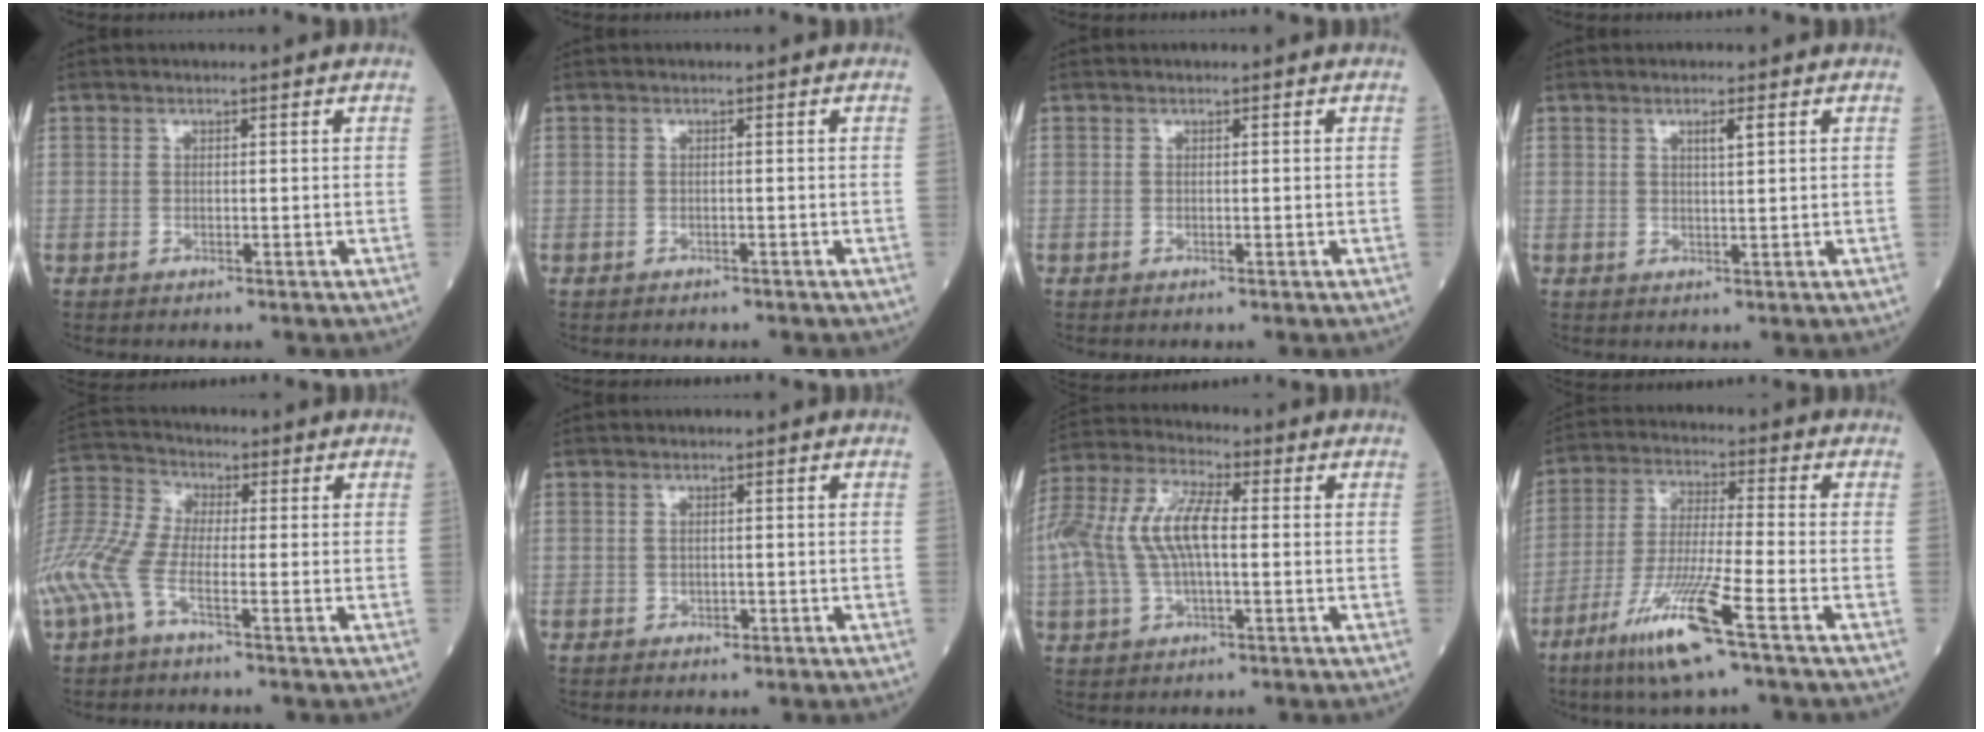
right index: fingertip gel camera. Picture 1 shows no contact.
{"total": 2.2, "force": [-1.8, 0.9, 0.8], "torque": [-0.017, -0.001, -0.018]}
{"total": 0.0}
{"total": 1.9, "force": [0.9, 0.1, 1.7], "torque": [-0.030, 0.000, 0.015]}
{"total": 11.8, "force": [-4.7, 3.8, 10.1], "torque": [-0.257, 0.010, -0.099]}
{"total": 0.8, "force": [-0.3, 0.5, 0.6], "torque": [-0.011, -0.001, -0.003]}
{"total": 11.6, "force": [0.3, 4.2, 10.8], "torque": [-0.247, 0.026, 0.005]}
{"total": 12.4, "force": [-6.8, -0.5, 10.3], "torque": [-0.209, -0.033, -0.132]}